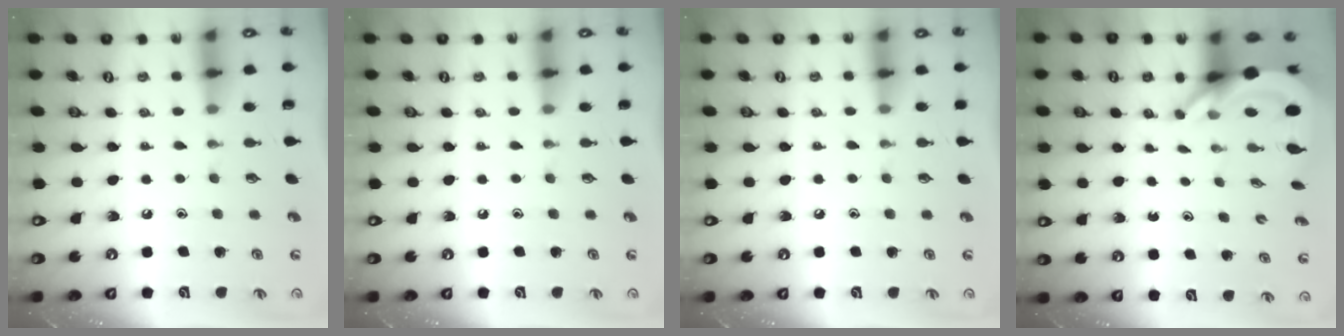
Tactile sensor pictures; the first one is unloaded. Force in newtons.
{"total": 0.0}
{"total": 2.6, "press": 2.6, "slide": 0.4}
{"total": 6.6, "press": 6.5, "slide": 0.9}